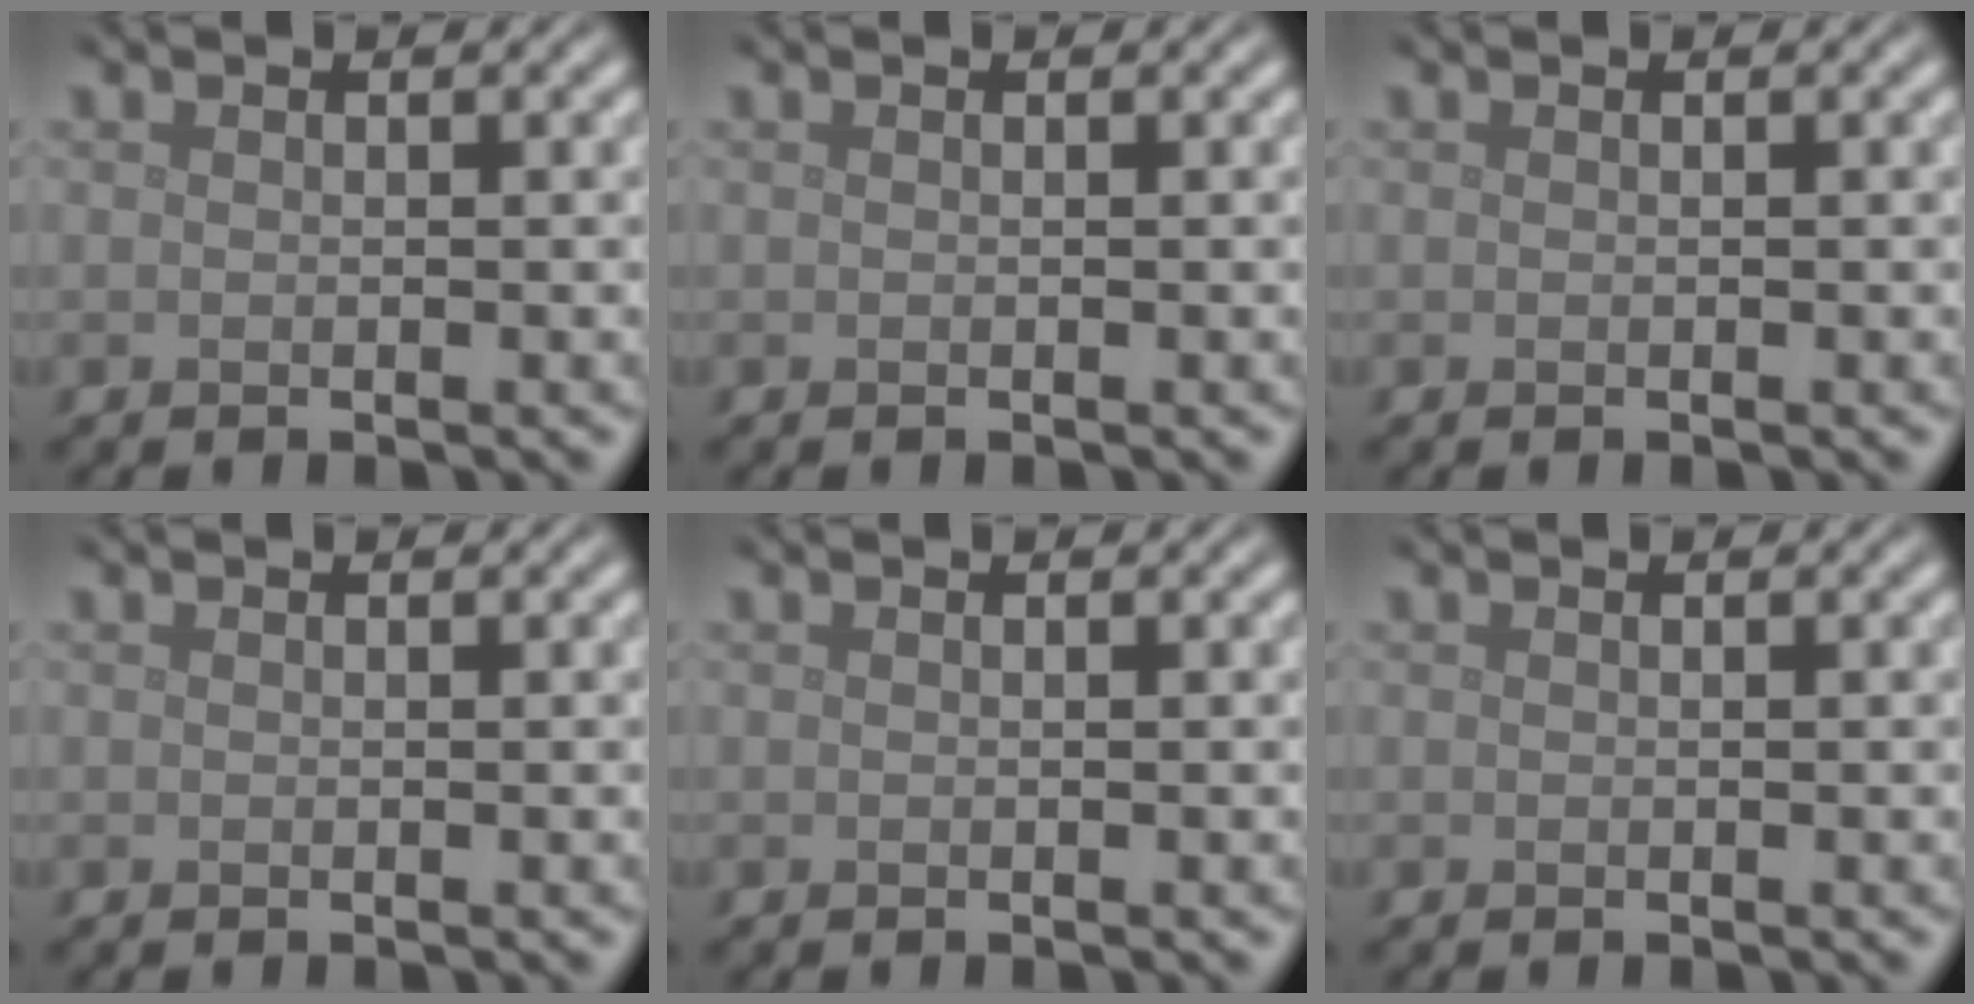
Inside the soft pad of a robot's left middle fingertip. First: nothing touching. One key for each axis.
{"total": 0.0}
{"total": 0.0}
{"total": 0.0}
{"total": 0.0}
{"total": 0.0}